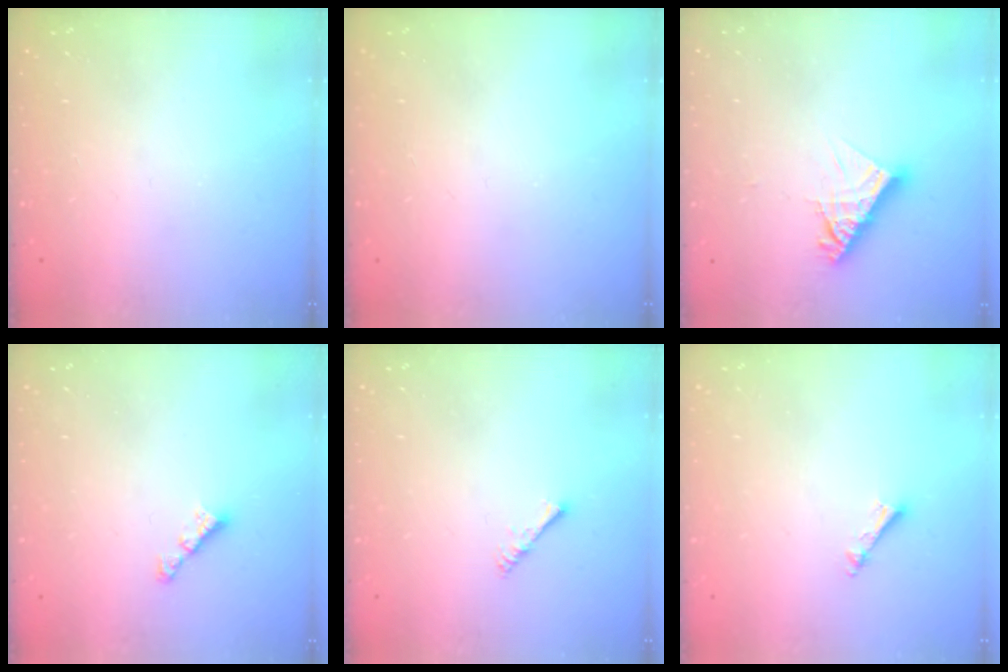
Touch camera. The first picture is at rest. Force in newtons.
{"total": 0.0}
{"total": 9.6, "press": 9.6, "slide": 0.8}
{"total": 3.4, "press": 3.3, "slide": 0.6}
{"total": 2.0, "press": 1.9, "slide": 0.4}
{"total": 3.4, "press": 3.3, "slide": 0.2}